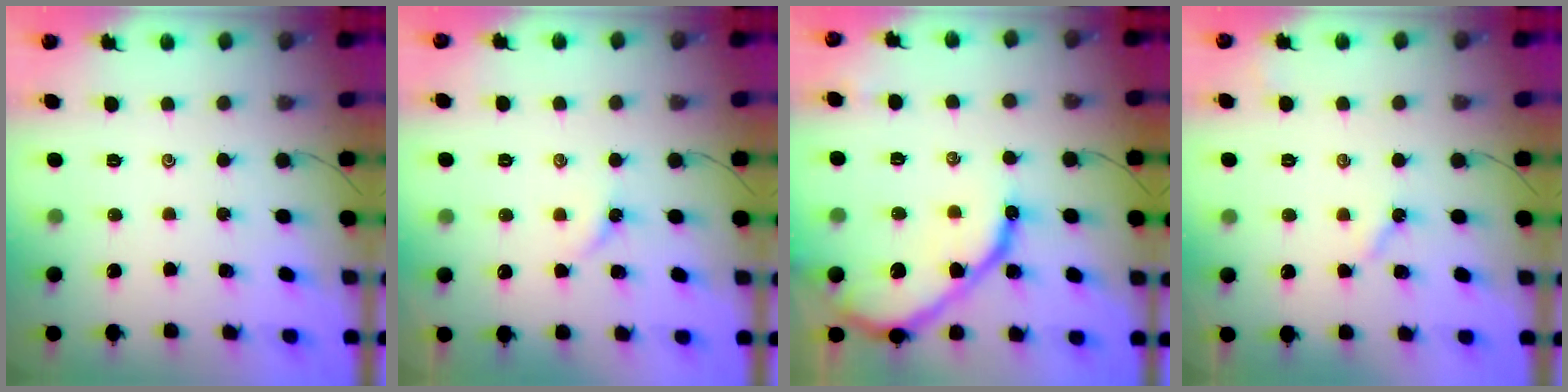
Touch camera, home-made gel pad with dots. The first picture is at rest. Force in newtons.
{"total": 2.5, "press": 2.4, "slide": 0.6}
{"total": 13.0, "press": 12.9, "slide": 1.4}
{"total": 2.7, "press": 2.7, "slide": 0.3}